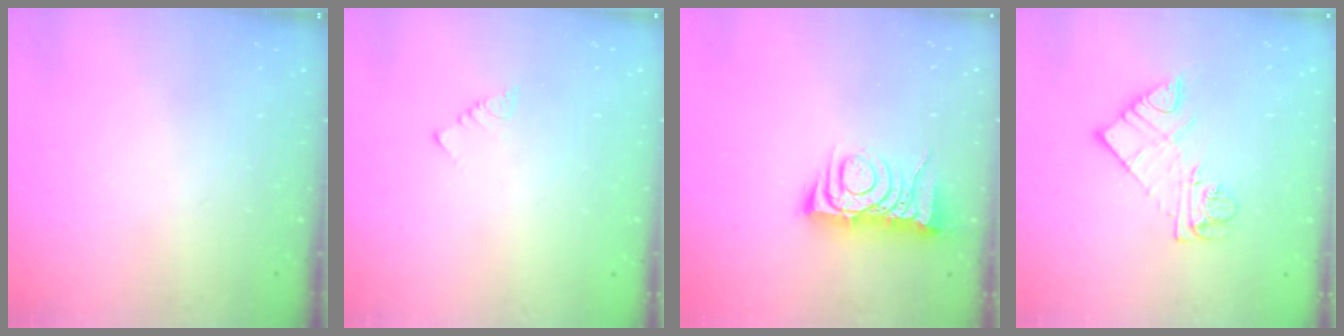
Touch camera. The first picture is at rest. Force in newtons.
{"total": 2.8, "press": 2.7, "slide": 0.3}
{"total": 7.0, "press": 6.9, "slide": 1.0}
{"total": 10.6, "press": 10.6, "slide": 1.1}